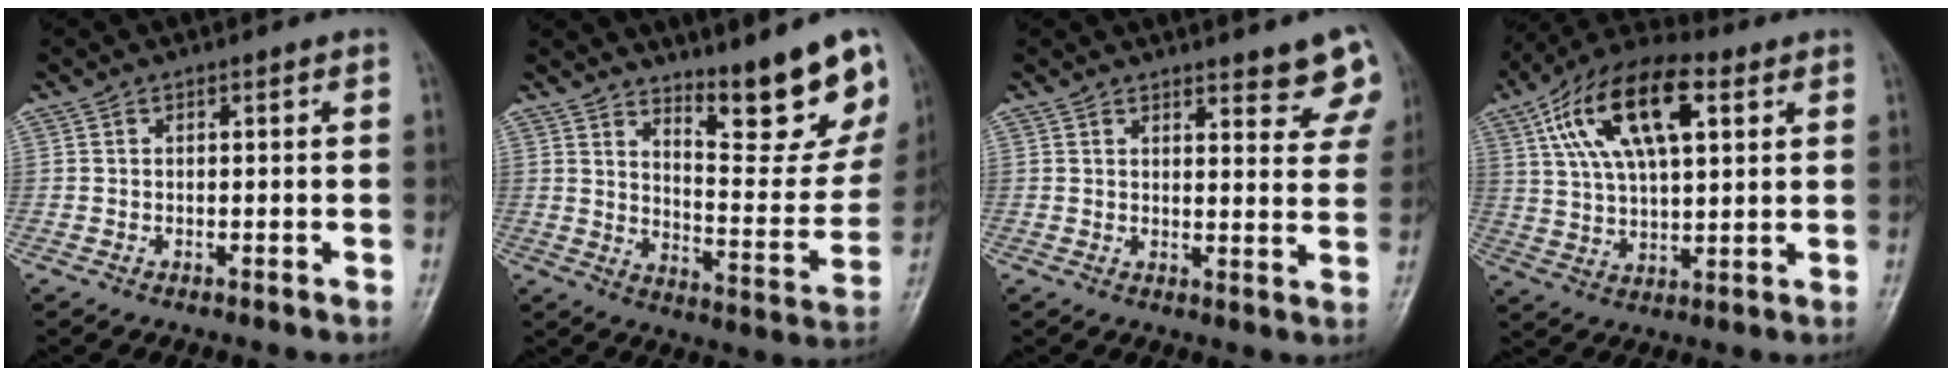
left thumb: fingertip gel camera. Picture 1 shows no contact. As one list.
[{"total": 15.5, "force": [11.3, 3.6, 10.0], "torque": [-0.092, -0.086, 0.177]}, {"total": 7.8, "force": [6.3, 2.2, 4.0], "torque": [-0.020, -0.037, 0.064]}, {"total": 17.1, "force": [6.2, 6.5, 14.5], "torque": [-0.275, 0.013, 0.109]}]